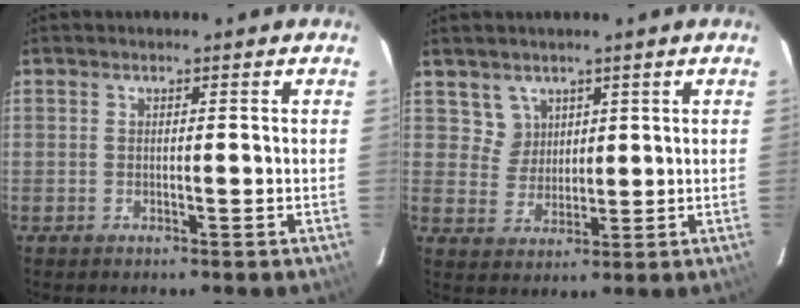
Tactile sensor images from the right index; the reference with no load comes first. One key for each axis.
{"total": 4.1, "fx": 2.5, "fy": 3.3, "fz": 0.0, "tx": 0.006, "ty": 0.009, "tz": 0.053}